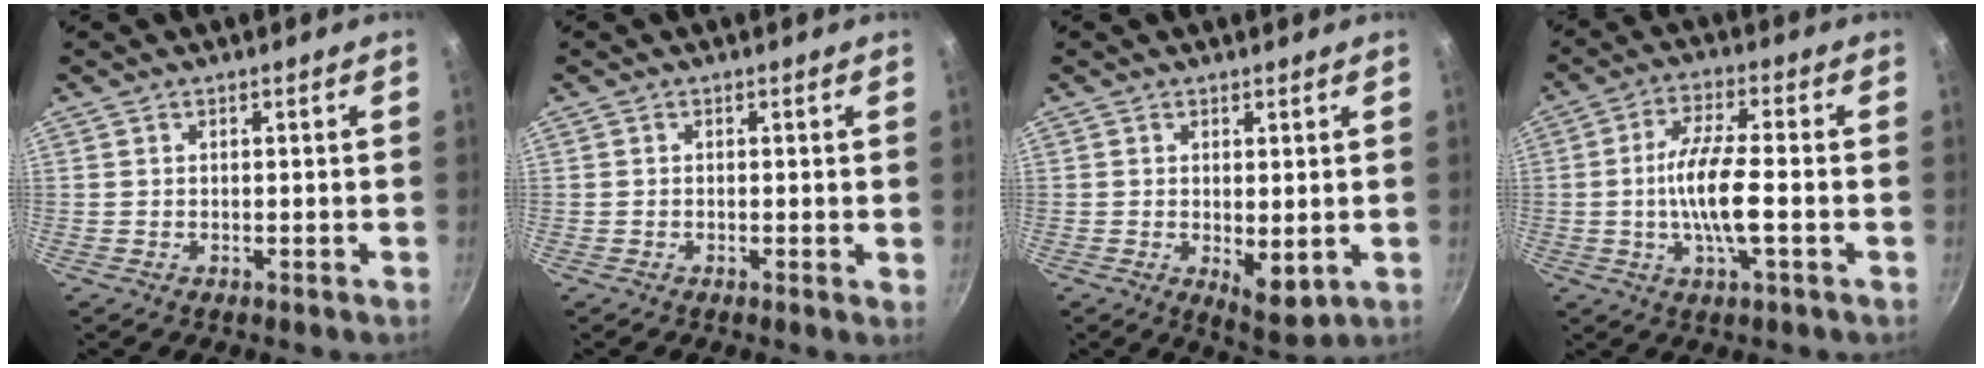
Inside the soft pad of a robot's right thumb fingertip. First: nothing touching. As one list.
[{"total": 0.8, "force": [0.0, 0.3, 0.7], "torque": [-0.009, -0.002, -0.005]}, {"total": 5.8, "force": [-0.2, 2.7, 5.1], "torque": [-0.065, -0.019, 0.005]}, {"total": 10.0, "force": [-1.6, 2.3, 9.6], "torque": [-0.187, 0.015, -0.037]}]